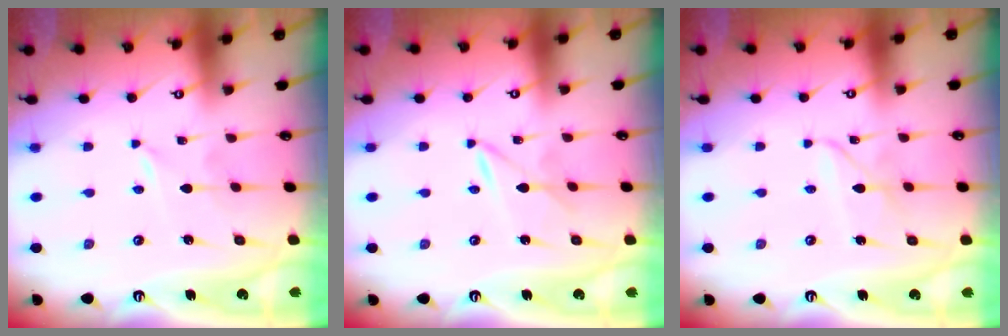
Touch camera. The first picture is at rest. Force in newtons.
{"total": 1.9, "press": 1.9, "slide": 0.1}
{"total": 2.8, "press": 2.8, "slide": 0.2}